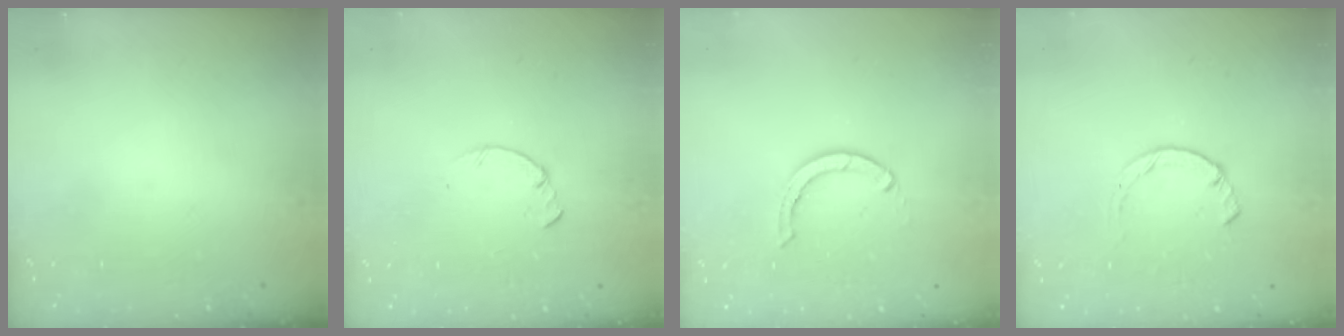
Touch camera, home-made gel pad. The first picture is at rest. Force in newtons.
{"total": 0.7, "press": 0.6, "slide": 0.2}
{"total": 2.9, "press": 2.9, "slide": 0.1}
{"total": 3.0, "press": 3.0, "slide": 0.4}